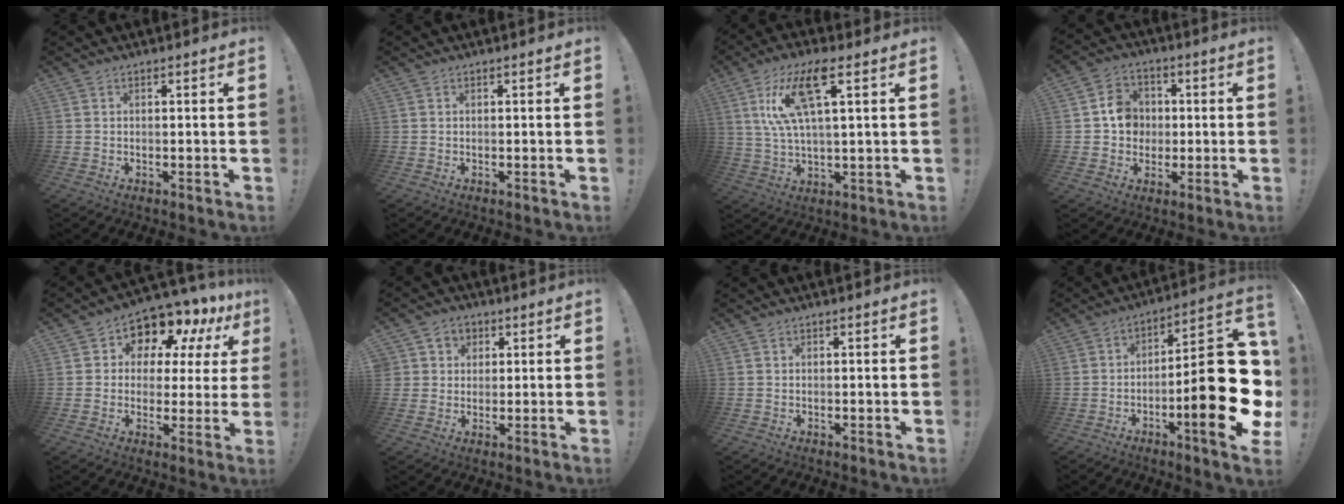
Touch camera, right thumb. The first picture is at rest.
{"total": 0.0}
{"total": 14.4, "force": [5.9, 4.3, 12.4], "torque": [-0.232, -0.002, 0.098]}
{"total": 9.2, "force": [0.5, 8.5, 3.6], "torque": [-0.049, 0.013, 0.017]}
{"total": 8.9, "force": [6.0, 5.5, 3.6], "torque": [-0.058, -0.058, 0.105]}
{"total": 5.6, "force": [1.6, 5.2, 1.0], "torque": [-0.019, -0.007, 0.034]}
{"total": 0.0}
{"total": 25.2, "force": [-5.0, 6.7, 23.7], "torque": [-0.340, 0.023, -0.070]}